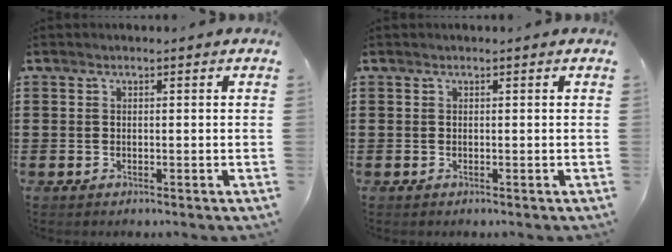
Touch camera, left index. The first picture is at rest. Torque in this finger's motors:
{"motor_torque": [0.00, 0.00, 0.00, 0.00]}